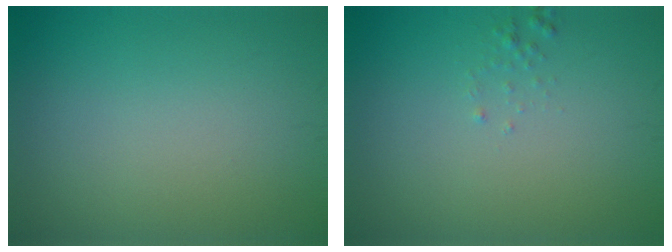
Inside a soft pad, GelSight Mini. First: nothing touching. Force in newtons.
{"total": 0.6, "press": 0.6, "slide": 0.1}